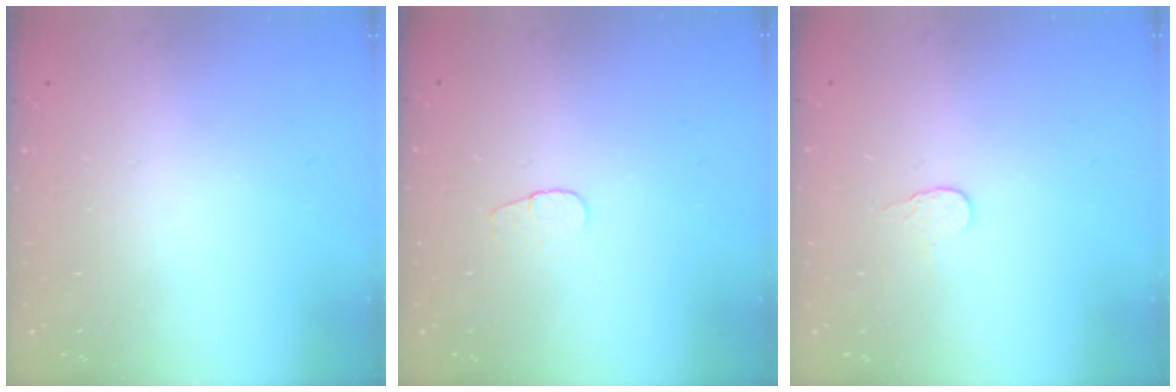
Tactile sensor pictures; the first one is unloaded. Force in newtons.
{"total": 3.6, "press": 3.6, "slide": 0.4}
{"total": 3.8, "press": 3.8, "slide": 0.3}